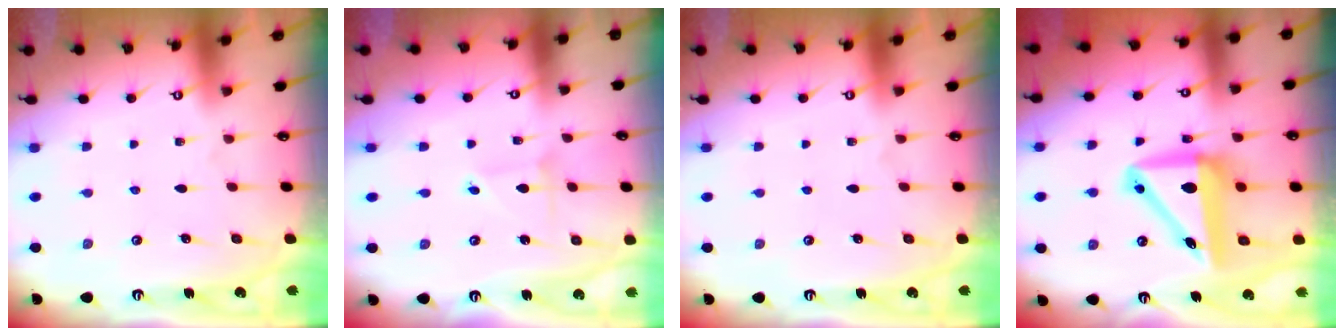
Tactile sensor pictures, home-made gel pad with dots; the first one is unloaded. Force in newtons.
{"total": 2.1, "press": 2.1, "slide": 0.2}
{"total": 0.0}
{"total": 12.4, "press": 11.8, "slide": 3.6}